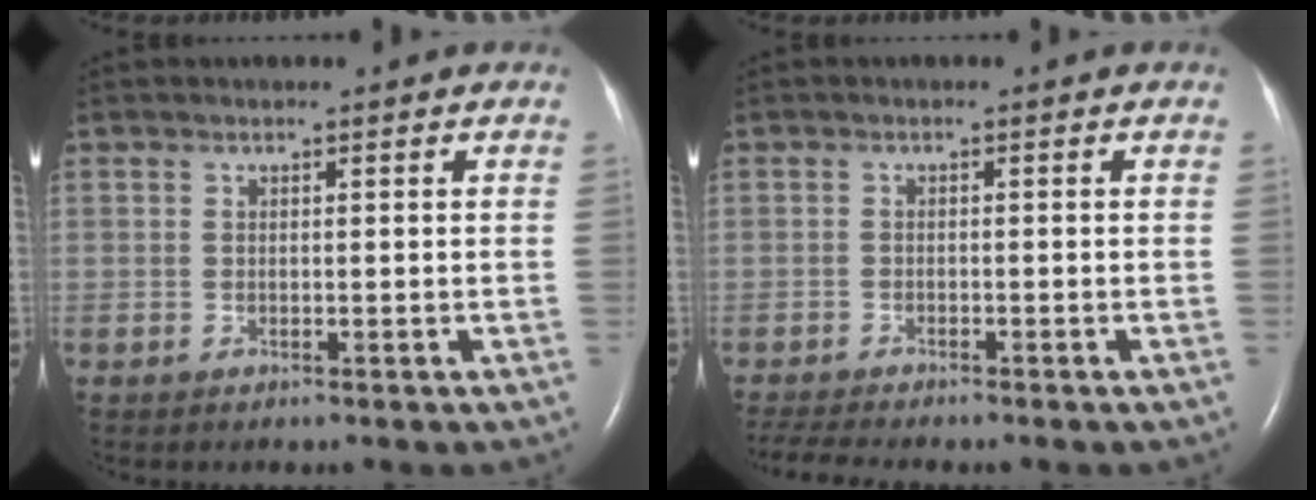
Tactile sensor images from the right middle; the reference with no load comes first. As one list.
[{"total": 5.1, "force": [-4.7, 0.1, 2.2], "torque": [-0.039, -0.013, -0.075]}]